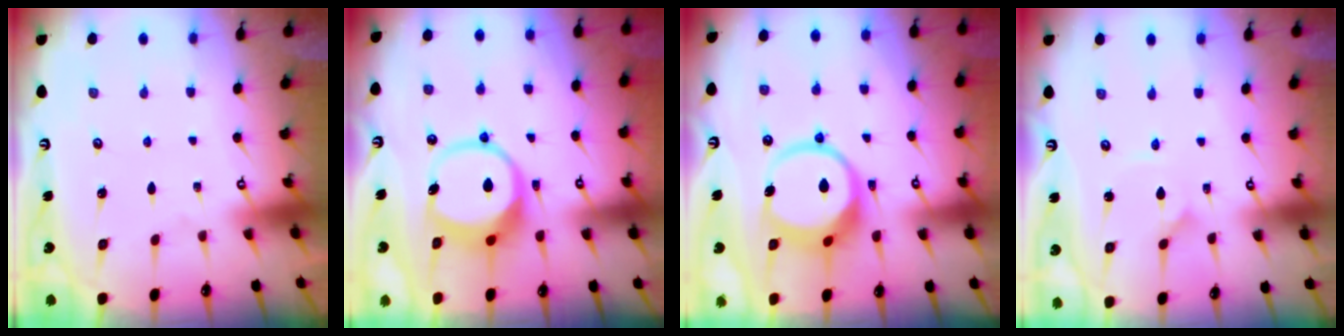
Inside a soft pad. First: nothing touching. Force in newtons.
{"total": 10.5, "press": 10.4, "slide": 1.6}
{"total": 11.6, "press": 11.5, "slide": 1.3}
{"total": 1.5, "press": 1.5, "slide": 0.1}